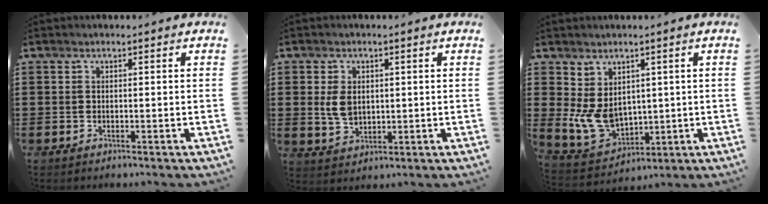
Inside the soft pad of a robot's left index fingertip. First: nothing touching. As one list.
[{"total": 4.4, "force": [0.7, 3.0, 3.2], "torque": [-0.083, 0.003, 0.009]}, {"total": 7.8, "force": [0.9, 6.1, 4.8], "torque": [-0.113, 0.004, 0.020]}]